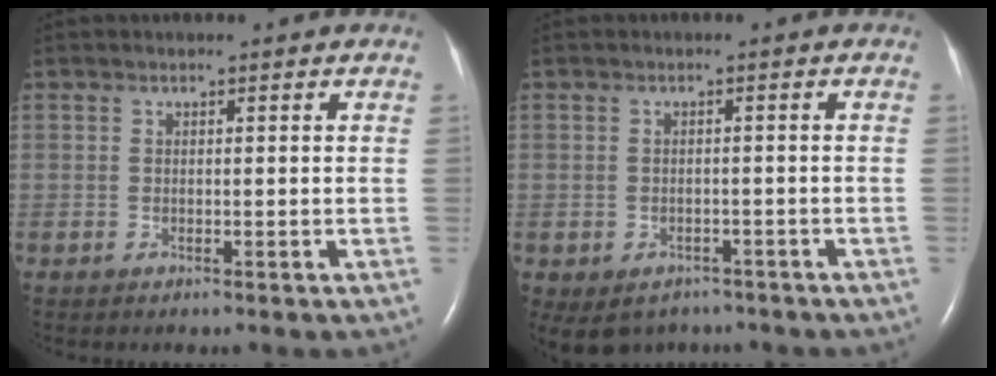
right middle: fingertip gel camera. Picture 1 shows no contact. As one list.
[{"total": 7.3, "force": [-5.3, 4.8, 1.7], "torque": [-0.034, 0.005, -0.065]}]